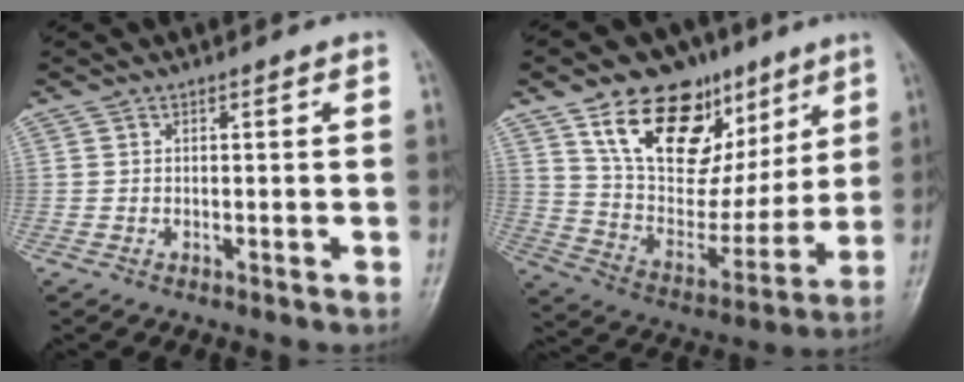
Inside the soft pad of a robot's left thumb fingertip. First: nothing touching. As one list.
[{"total": 23.4, "force": [12.0, 14.4, 14.0], "torque": [-0.166, -0.032, 0.208]}]